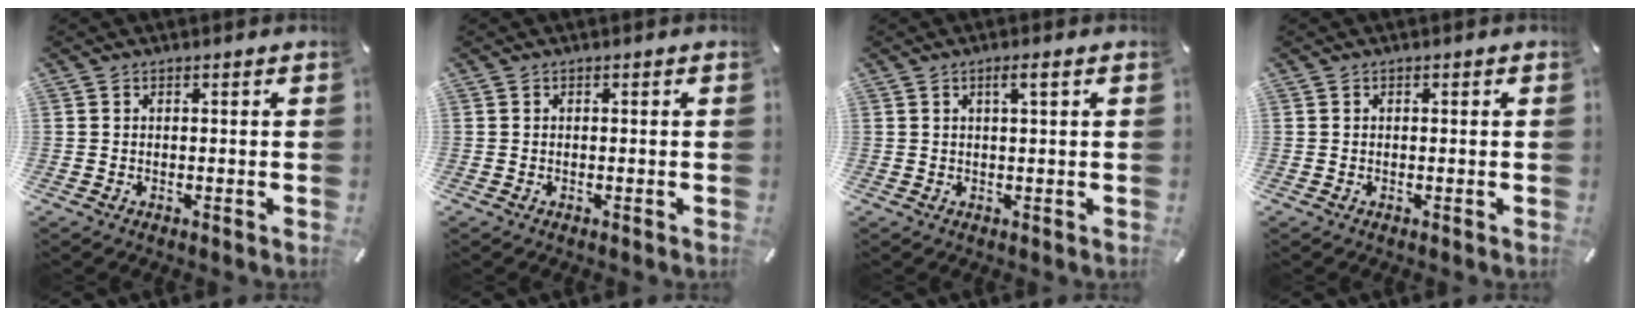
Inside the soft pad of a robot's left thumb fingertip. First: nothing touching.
{"total": 0.0}
{"total": 2.7, "force": [1.1, 0.2, 2.4], "torque": [-0.048, 0.002, 0.016]}
{"total": 0.0}